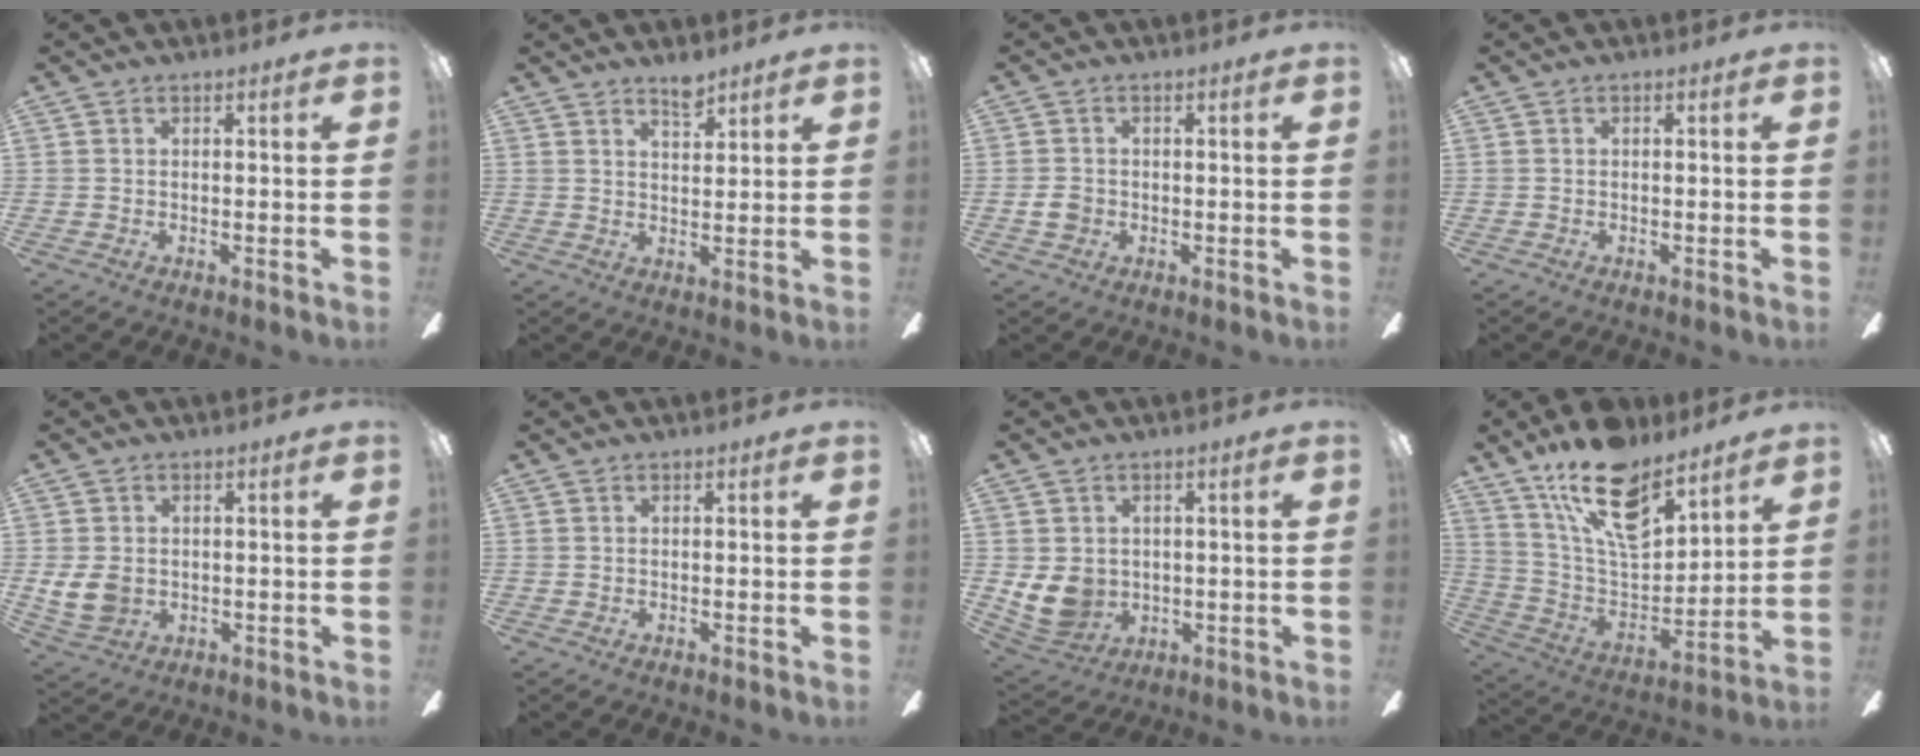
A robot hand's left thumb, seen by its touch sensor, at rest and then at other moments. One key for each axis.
{"total": 4.2, "fx": 3.6, "fy": 1.2, "fz": 1.7, "tx": -0.015, "ty": -0.023, "tz": 0.061}
{"total": 2.9, "fx": -0.5, "fy": 2.4, "fz": 1.5, "tx": -0.024, "ty": 0.007, "tz": -0.007}
{"total": 0.0}
{"total": 5.8, "fx": 0.4, "fy": 4.6, "fz": 3.4, "tx": -0.090, "ty": 0.005, "tz": 0.010}
{"total": 0.0}
{"total": 8.1, "fx": 1.0, "fy": 7.1, "fz": 3.8, "tx": -0.104, "ty": -0.010, "tz": 0.021}
{"total": 20.0, "fx": 13.7, "fy": 8.9, "fz": 11.6, "tx": -0.201, "ty": -0.080, "tz": 0.244}